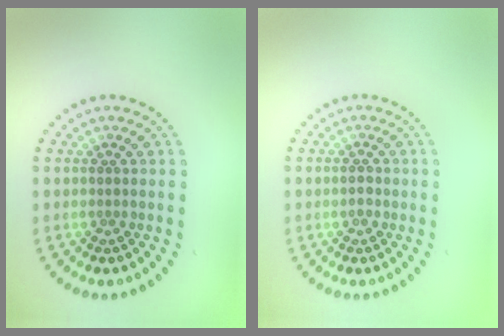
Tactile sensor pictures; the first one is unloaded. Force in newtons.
{"total": 1.0, "press": 1.0, "slide": 0.1}